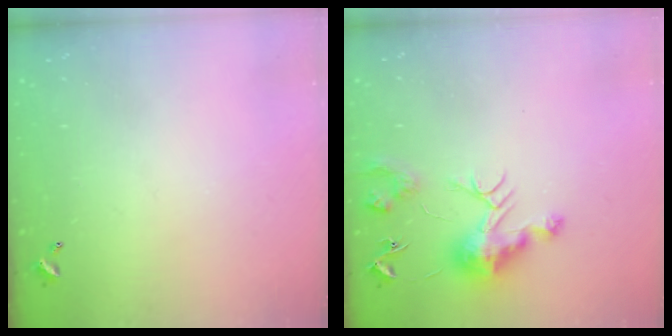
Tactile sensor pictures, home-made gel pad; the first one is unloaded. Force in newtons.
{"total": 10.0, "press": 10.0, "slide": 0.6}